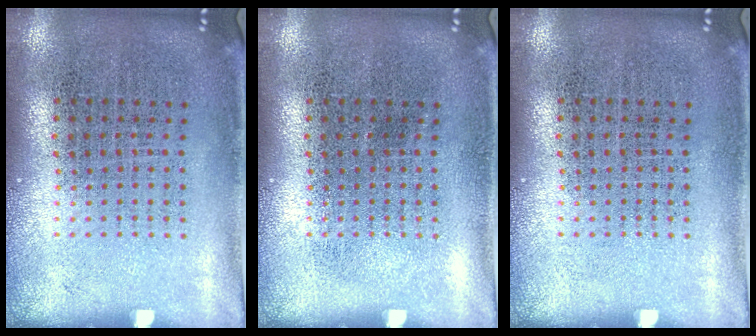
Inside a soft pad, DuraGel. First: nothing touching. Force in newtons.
{"total": 0.0}
{"total": 0.0}